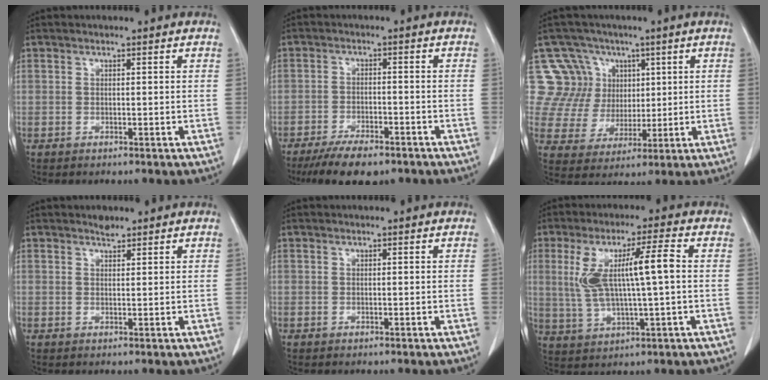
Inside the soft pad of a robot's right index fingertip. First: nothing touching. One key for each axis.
{"total": 8.5, "fx": -6.5, "fy": 2.6, "fz": 4.7, "tx": -0.074, "ty": -0.011, "tz": -0.103}
{"total": 15.5, "fx": 5.7, "fy": 14.2, "fz": 2.4, "tx": -0.077, "ty": 0.070, "tz": 0.128}
{"total": 1.2, "fx": 1.1, "fy": 0.4, "fz": 0.3, "tx": -0.011, "ty": 0.000, "tz": 0.019}
{"total": 0.0}
{"total": 10.3, "fx": 1.4, "fy": 1.3, "fz": 10.1, "tx": -0.206, "ty": 0.016, "tz": 0.033}